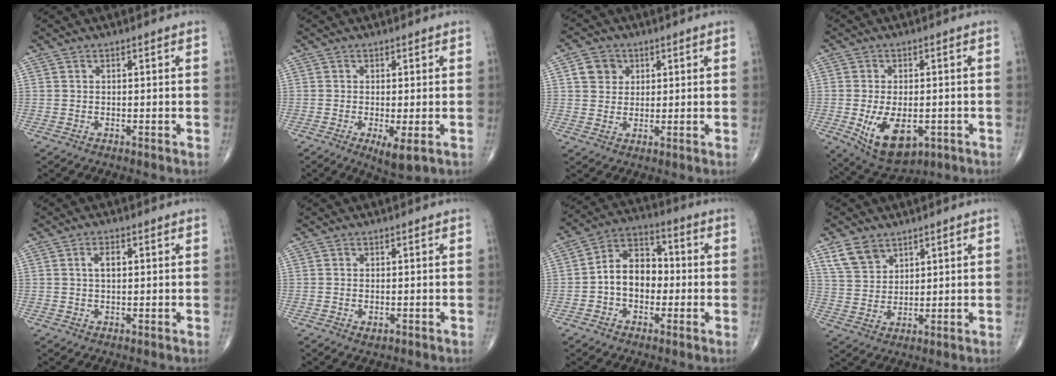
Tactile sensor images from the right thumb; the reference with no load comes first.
{"total": 4.5, "force": [-1.4, 1.2, 4.1], "torque": [-0.071, -0.016, -0.021]}
{"total": 4.9, "force": [1.7, 4.2, 1.7], "torque": [-0.009, -0.002, 0.027]}
{"total": 11.3, "force": [-3.2, 6.3, 8.8], "torque": [-0.135, -0.005, -0.033]}
{"total": 2.6, "force": [0.7, 1.4, 2.2], "torque": [-0.034, 0.003, 0.012]}
{"total": 1.2, "force": [-0.4, 0.7, 0.9], "torque": [-0.014, -0.003, -0.003]}
{"total": 10.4, "force": [-1.1, 7.5, 7.0], "torque": [-0.086, 0.035, -0.032]}
{"total": 6.4, "force": [4.2, 4.1, 2.6], "torque": [-0.036, -0.019, 0.089]}